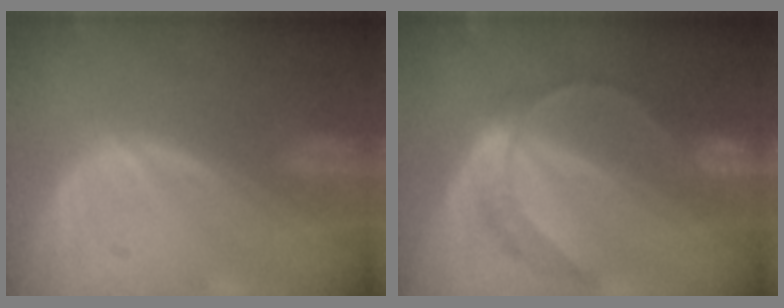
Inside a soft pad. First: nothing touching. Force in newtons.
{"total": 7.5, "press": 6.3, "slide": 4.1}